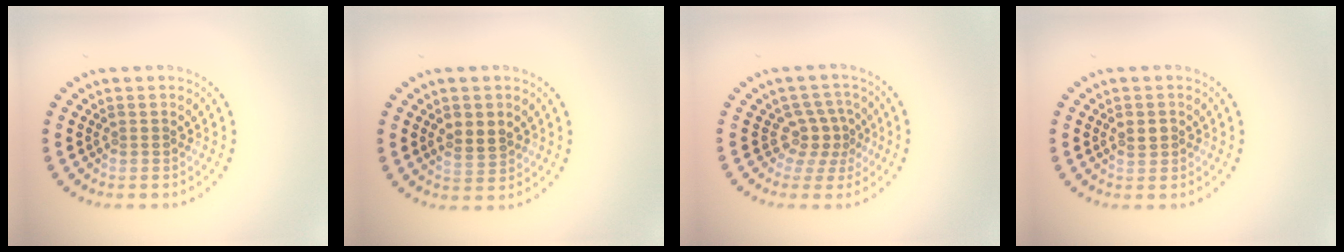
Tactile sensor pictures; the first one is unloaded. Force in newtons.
{"total": 2.5, "press": 2.5, "slide": 0.3}
{"total": 2.5, "press": 1.8, "slide": 1.8}
{"total": 1.3, "press": 1.3, "slide": 0.2}